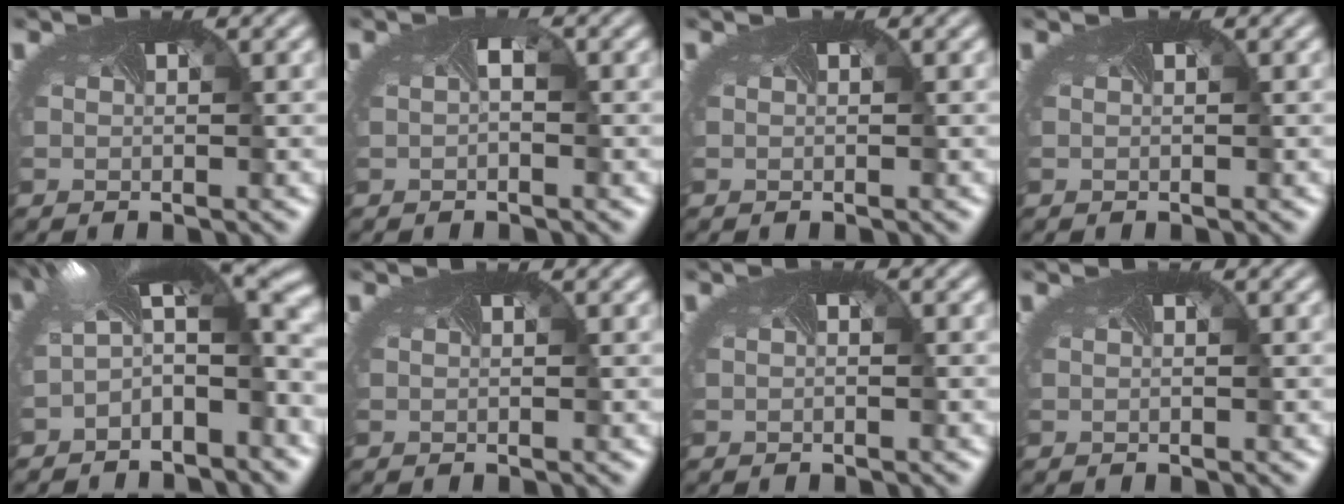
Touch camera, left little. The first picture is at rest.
{"total": 0.8, "force": [-0.3, 0.3, 0.7], "torque": [-0.014, 0.002, -0.003]}
{"total": 0.0}
{"total": 0.0}
{"total": 9.5, "force": [0.2, 3.7, 8.8], "torque": [-0.145, 0.003, -0.005]}
{"total": 0.0}
{"total": 0.6, "force": [-0.1, 0.0, 0.5], "torque": [-0.007, 0.005, 0.000]}
{"total": 0.0}